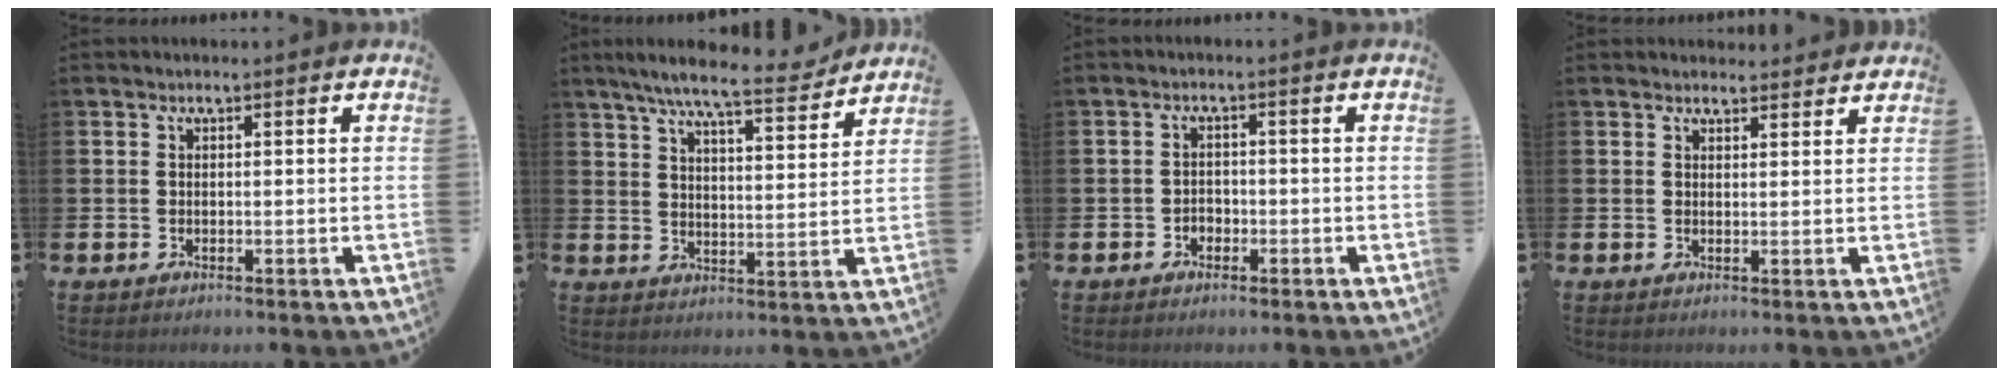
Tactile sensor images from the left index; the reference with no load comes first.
{"total": 8.7, "force": [7.7, 0.7, 3.9], "torque": [-0.086, -0.040, 0.133]}
{"total": 1.7, "force": [-1.0, 1.3, 0.3], "torque": [-0.008, 0.003, -0.024]}
{"total": 1.9, "force": [1.9, 0.4, 0.0], "torque": [0.009, -0.010, 0.032]}